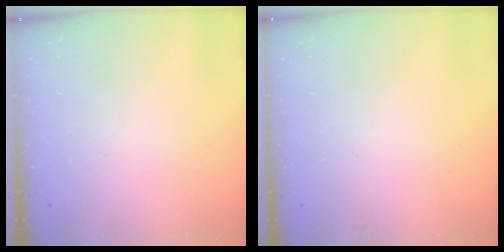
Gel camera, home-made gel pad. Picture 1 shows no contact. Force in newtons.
{"total": 0.0}